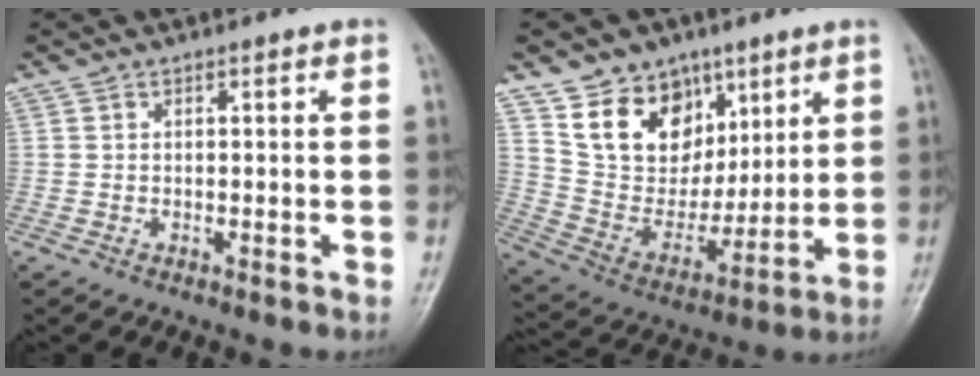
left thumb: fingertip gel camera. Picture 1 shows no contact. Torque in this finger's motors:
{"motor_torque": [0.84, 1.10, 1.10, -1.31, 0.09]}